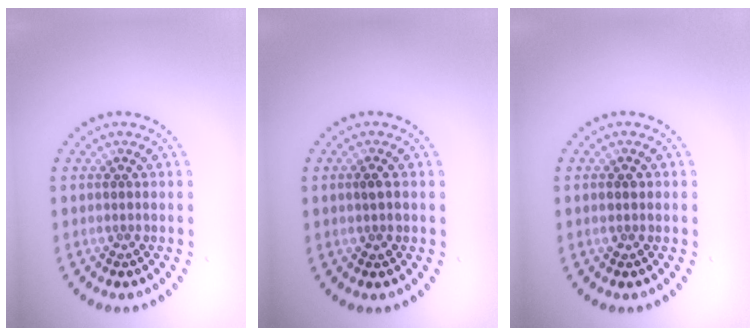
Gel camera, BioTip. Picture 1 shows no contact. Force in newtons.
{"total": 1.2, "press": 1.1, "slide": 0.1}
{"total": 1.0, "press": 1.0, "slide": 0.1}